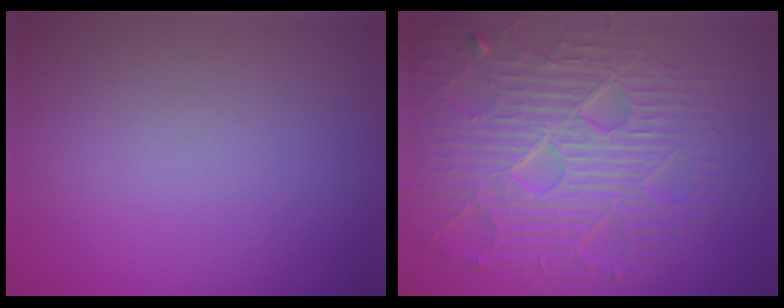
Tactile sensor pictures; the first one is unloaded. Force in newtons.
{"total": 9.0, "press": 6.5, "slide": 6.3}